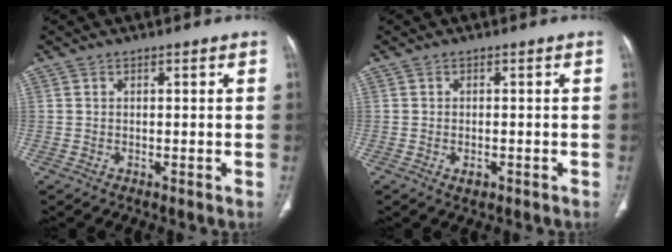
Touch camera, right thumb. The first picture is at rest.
{"total": 1.8, "force": [-0.9, 1.1, 1.1], "torque": [-0.013, 0.005, -0.008]}